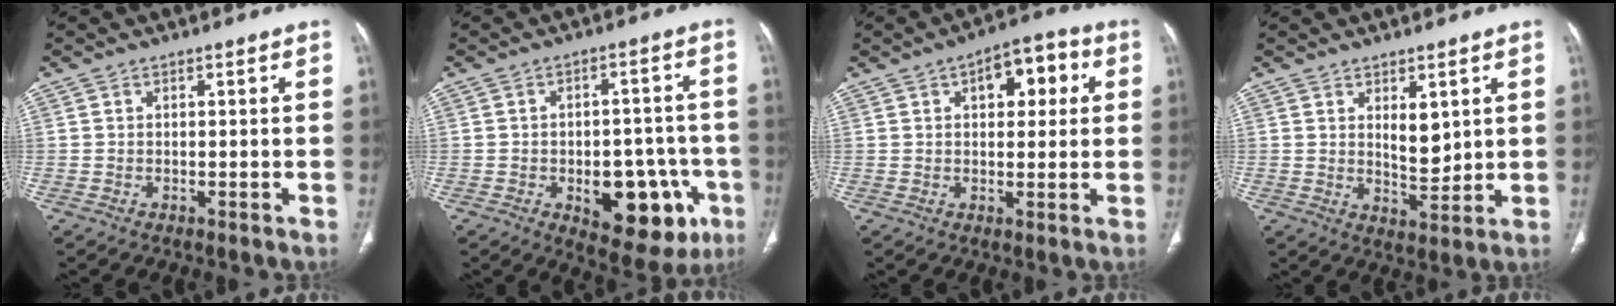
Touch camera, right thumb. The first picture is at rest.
{"total": 16.0, "force": [-5.5, 8.7, 12.3], "torque": [-0.121, 0.028, -0.056]}
{"total": 9.0, "force": [3.0, 4.8, 7.0], "torque": [-0.062, 0.012, 0.034]}
{"total": 5.7, "force": [2.1, 2.6, 4.7], "torque": [-0.062, -0.025, 0.041]}